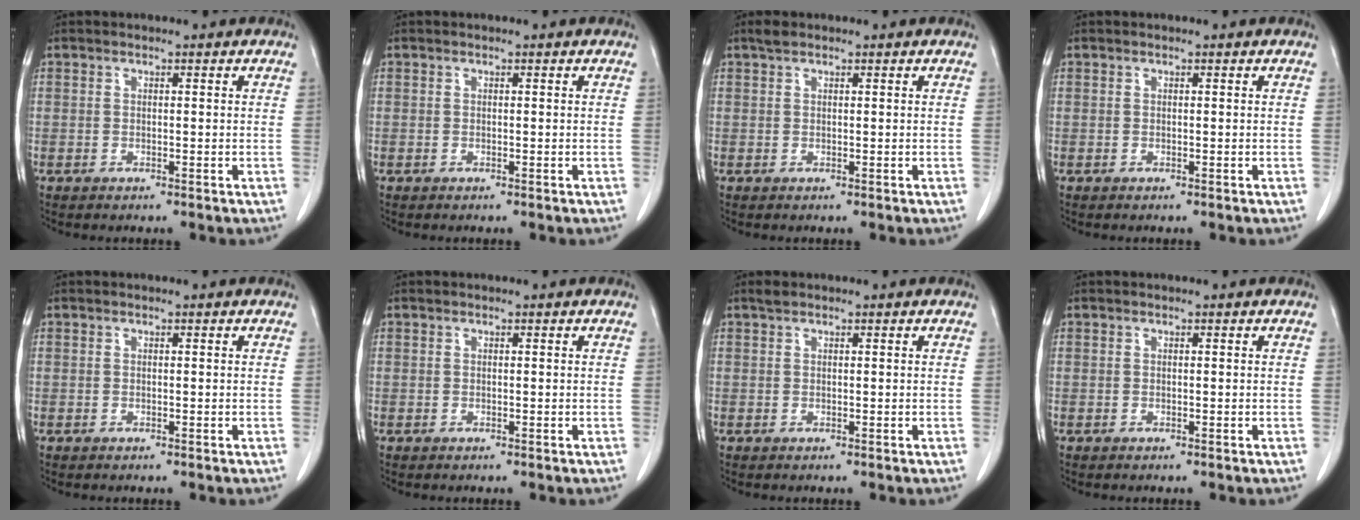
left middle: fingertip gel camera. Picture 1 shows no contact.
{"total": 0.0}
{"total": 1.1, "force": [0.9, 0.4, 0.5], "torque": [-0.012, 0.010, 0.017]}
{"total": 0.0}
{"total": 0.0}
{"total": 0.0}
{"total": 0.8, "force": [0.7, 0.3, 0.3], "torque": [-0.009, 0.008, 0.014]}
{"total": 0.0}